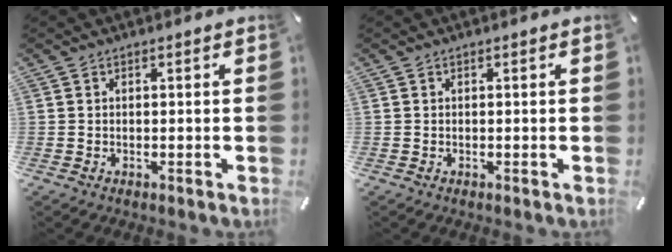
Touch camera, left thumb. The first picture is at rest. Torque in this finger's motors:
{"motor_torque": [0.00, 0.00, 0.00, 0.00, 0.00]}